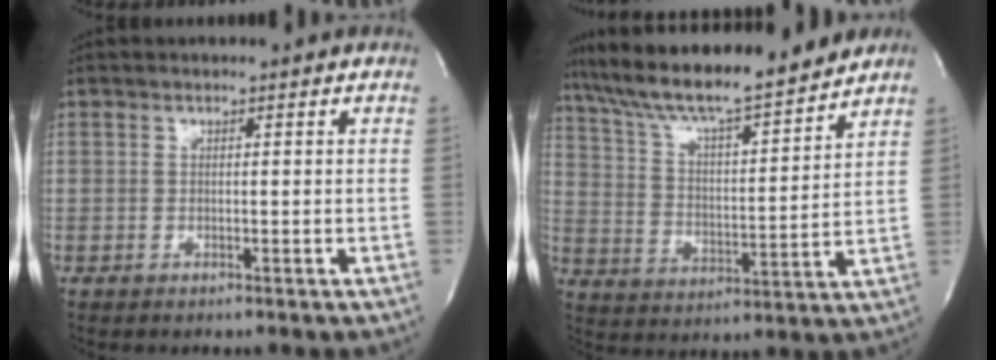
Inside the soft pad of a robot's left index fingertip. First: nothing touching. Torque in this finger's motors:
{"motor_torque": [0.24, -0.34, 0.47, 0.21]}